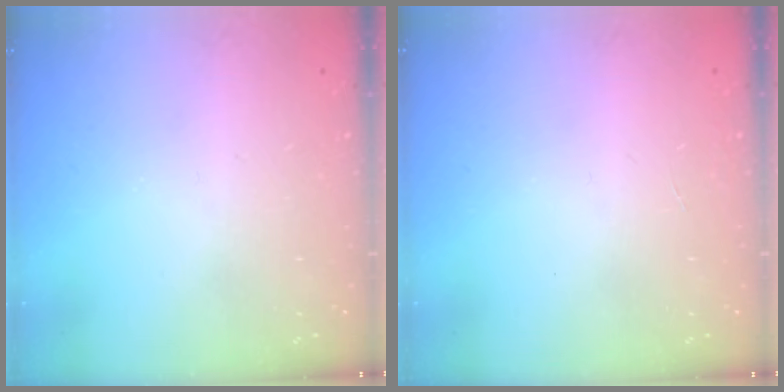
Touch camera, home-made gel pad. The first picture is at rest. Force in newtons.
{"total": 0.0}